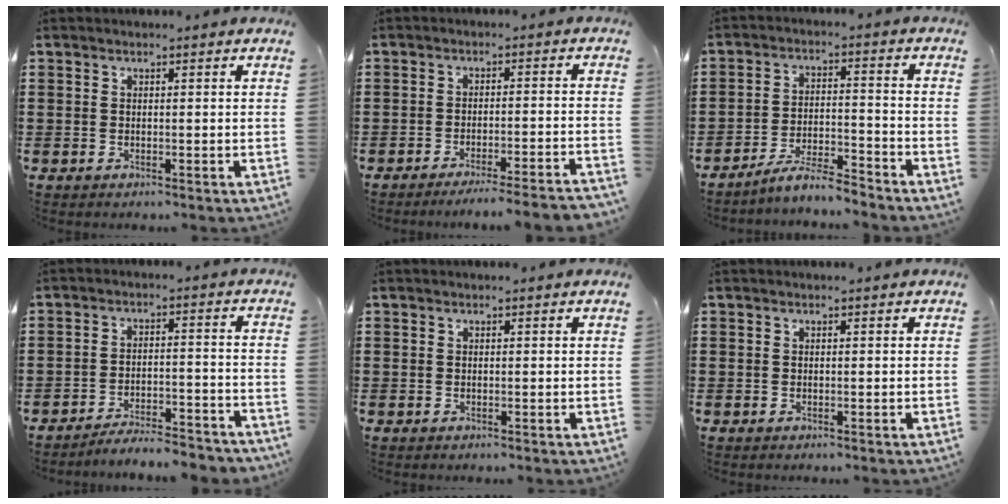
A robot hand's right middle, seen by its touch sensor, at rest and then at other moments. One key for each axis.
{"total": 3.6, "fx": -3.4, "fy": -0.4, "fz": 1.2, "tx": -0.018, "ty": -0.004, "tz": -0.069}
{"total": 5.9, "fx": -5.5, "fy": 0.3, "fz": 2.1, "tx": -0.047, "ty": -0.004, "tz": -0.109}
{"total": 5.2, "fx": -5.1, "fy": 0.2, "fz": 1.1, "tx": -0.026, "ty": -0.001, "tz": -0.105}
{"total": 0.0}
{"total": 0.0}